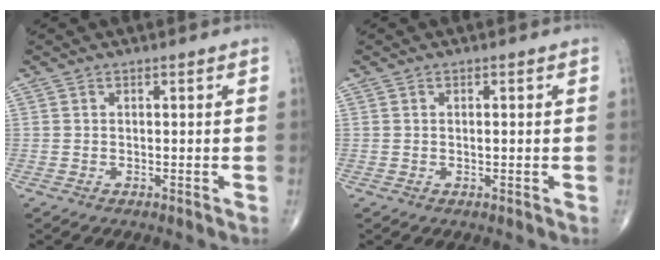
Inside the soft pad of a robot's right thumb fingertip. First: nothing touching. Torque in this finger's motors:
{"motor_torque": [-0.17, -0.17, -0.04, 0.20, 0.02]}